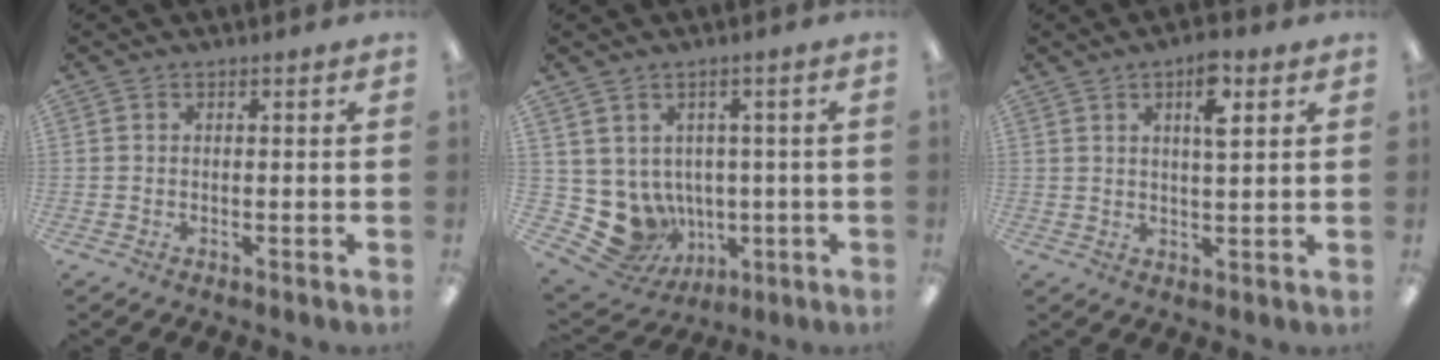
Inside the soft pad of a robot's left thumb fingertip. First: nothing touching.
{"total": 8.6, "force": [-1.8, 8.0, 2.6], "torque": [-0.077, -0.011, -0.019]}
{"total": 6.7, "force": [3.4, 2.0, 5.4], "torque": [-0.083, -0.006, 0.050]}